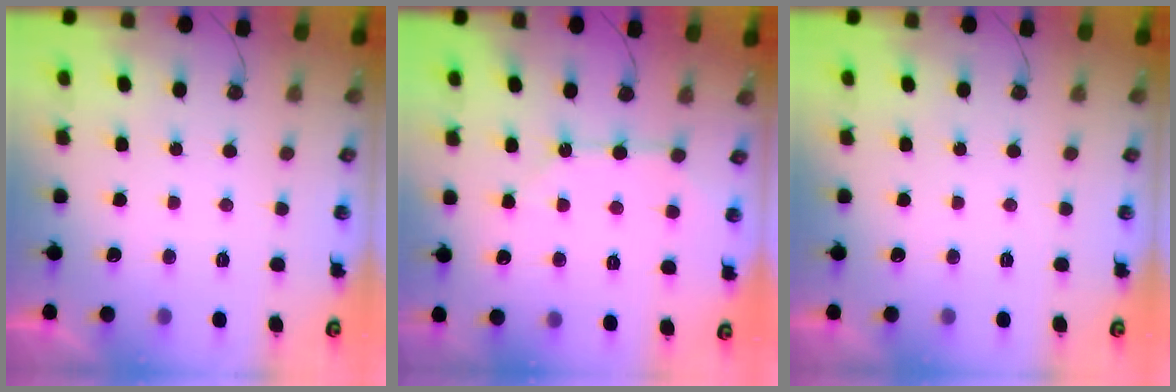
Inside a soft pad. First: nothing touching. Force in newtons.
{"total": 7.3, "press": 7.2, "slide": 0.6}
{"total": 0.0}